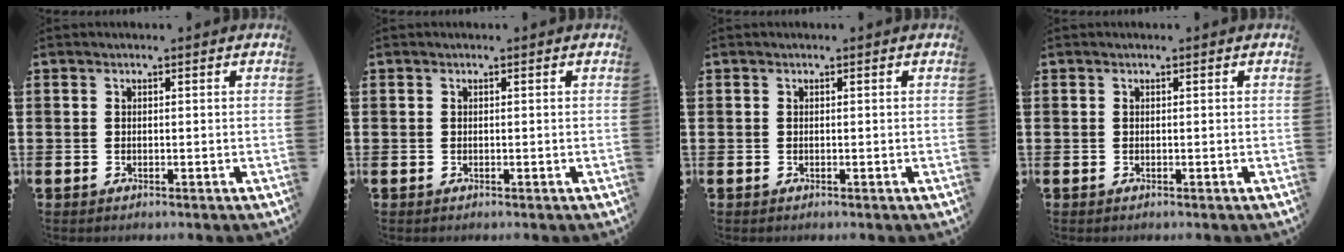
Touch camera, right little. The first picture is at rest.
{"total": 0.0}
{"total": 0.0}
{"total": 0.0}